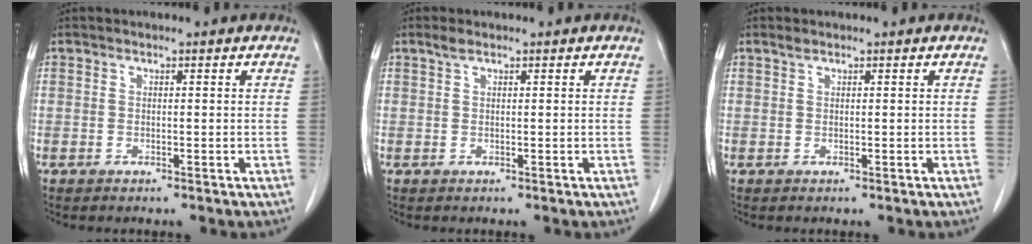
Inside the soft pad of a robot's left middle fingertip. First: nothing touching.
{"total": 1.1, "force": [0.8, 0.2, 0.7], "torque": [-0.020, 0.007, 0.018]}
{"total": 0.6, "force": [0.5, 0.1, 0.3], "torque": [-0.013, 0.004, 0.012]}